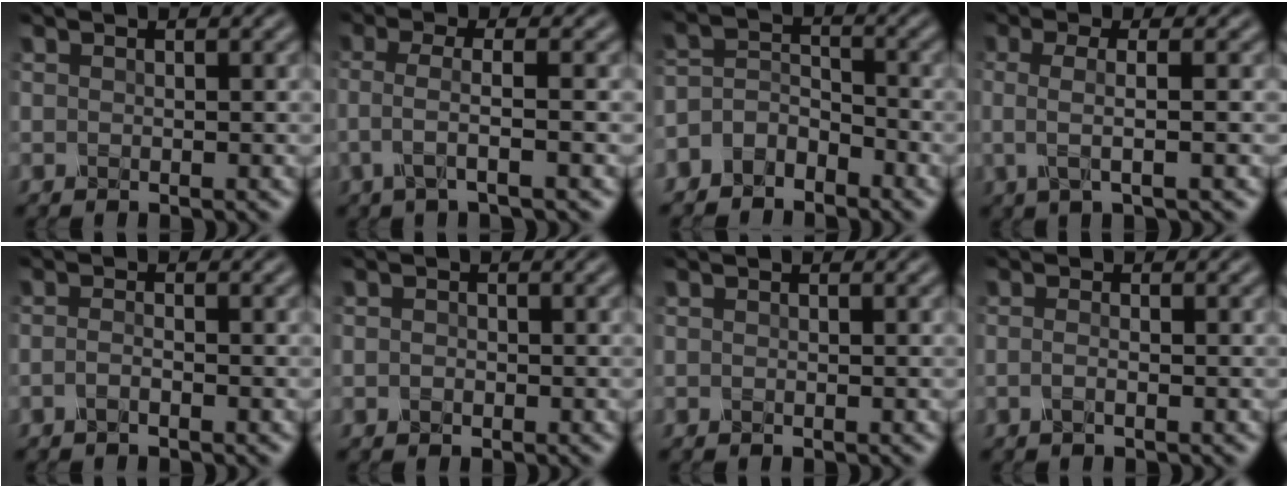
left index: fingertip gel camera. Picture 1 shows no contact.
{"total": 3.2, "force": [-0.5, 0.9, 3.0], "torque": [-0.055, -0.004, -0.016]}
{"total": 3.1, "force": [-2.4, 1.6, 1.0], "torque": [-0.022, 0.006, -0.056]}
{"total": 3.2, "force": [-0.1, 1.0, 3.0], "torque": [-0.057, -0.003, -0.004]}
{"total": 1.0, "force": [-0.6, 0.3, 0.8], "torque": [-0.017, 0.000, -0.013]}
{"total": 0.6, "force": [-0.1, 0.5, 0.3], "torque": [-0.003, -0.003, -0.004]}
{"total": 0.0}
{"total": 1.0, "force": [-0.3, 0.3, 0.9], "torque": [-0.017, -0.004, -0.010]}